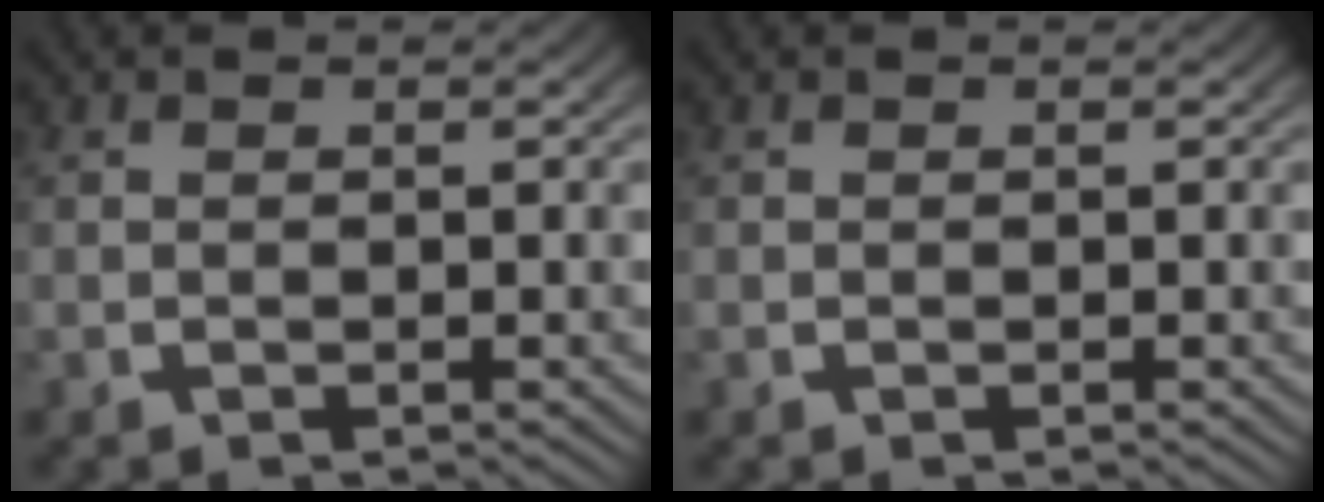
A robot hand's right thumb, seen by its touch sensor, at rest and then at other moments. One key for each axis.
{"total": 0.0}